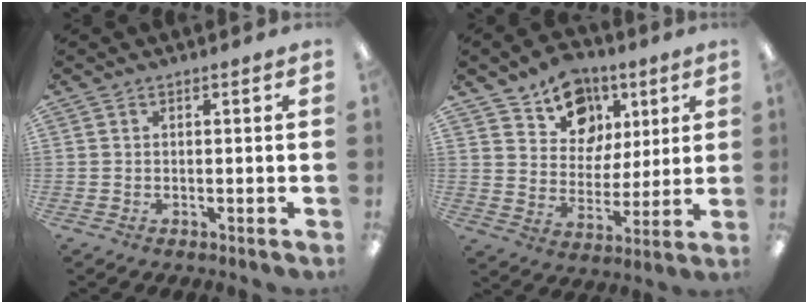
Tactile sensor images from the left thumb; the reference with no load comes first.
{"total": 13.4, "force": [7.8, 10.1, 4.3], "torque": [-0.065, -0.044, 0.147]}